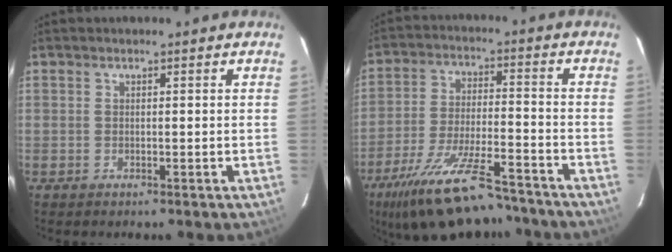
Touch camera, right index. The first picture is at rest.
{"total": 19.1, "force": [-15.5, 4.8, 10.1], "torque": [-0.204, -0.030, -0.248]}